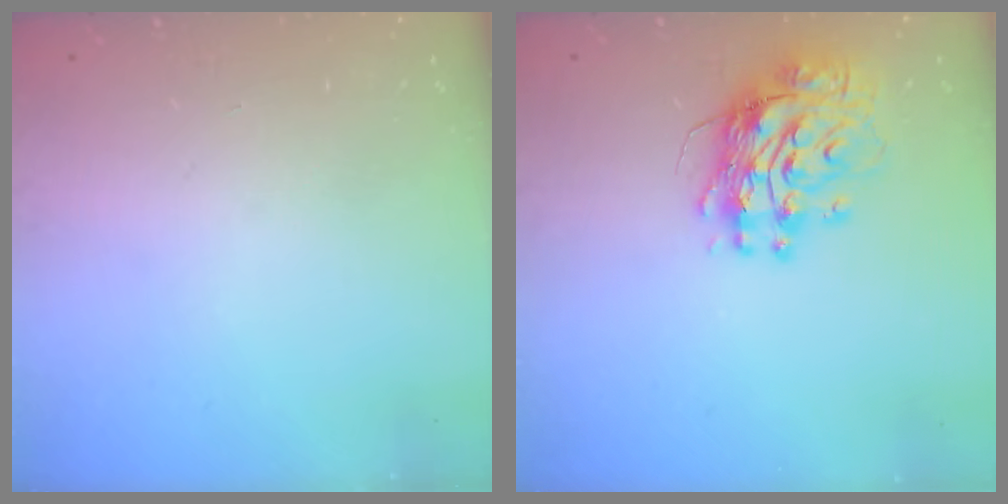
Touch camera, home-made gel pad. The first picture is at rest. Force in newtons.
{"total": 11.6, "press": 11.6, "slide": 1.2}